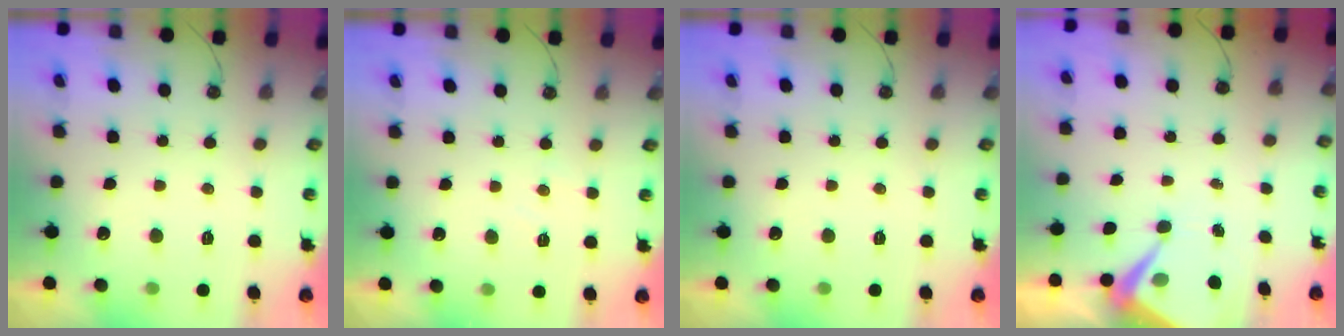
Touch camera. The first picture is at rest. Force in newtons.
{"total": 4.0, "press": 3.9, "slide": 0.7}
{"total": 0.0}
{"total": 5.2, "press": 5.2, "slide": 0.3}